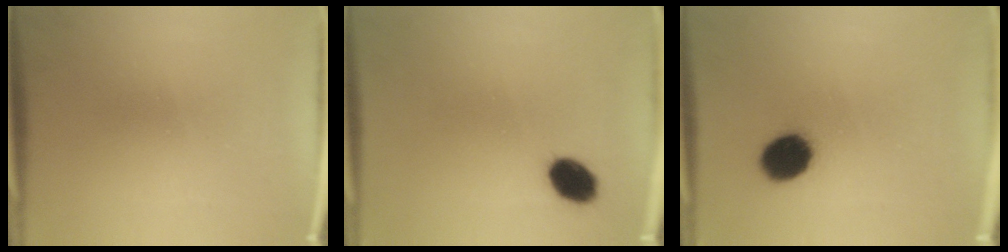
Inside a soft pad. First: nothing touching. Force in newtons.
{"total": 6.2}
{"total": 8.5}